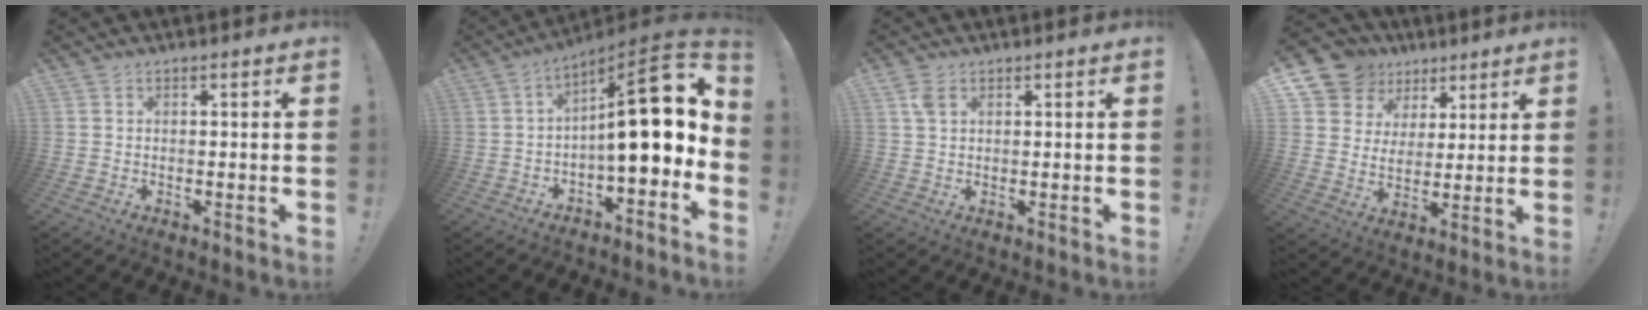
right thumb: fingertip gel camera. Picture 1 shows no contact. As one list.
[{"total": 18.1, "force": [1.3, 5.5, 17.2], "torque": [-0.248, 0.000, 0.020]}, {"total": 3.4, "force": [1.6, 2.0, 2.3], "torque": [-0.038, 0.000, 0.029]}, {"total": 11.2, "force": [6.4, 8.9, 2.2], "torque": [-0.041, -0.046, 0.131]}]